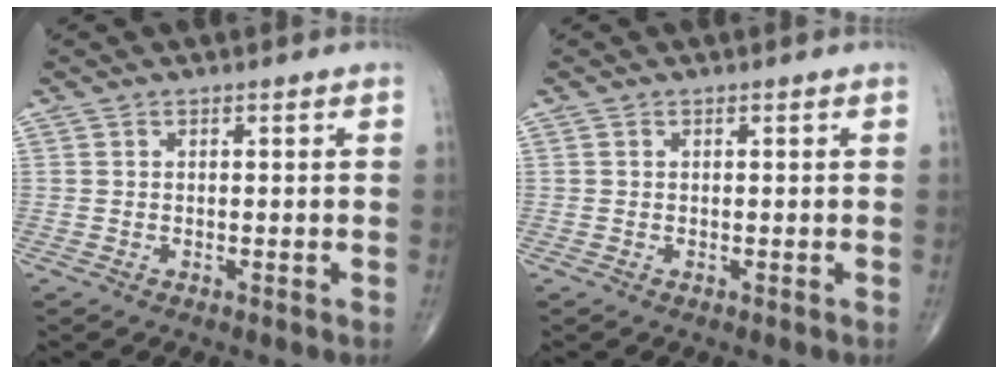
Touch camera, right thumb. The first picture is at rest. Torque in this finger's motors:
{"motor_torque": [-0.02, -0.09, 0.17, 0.27, -0.01]}